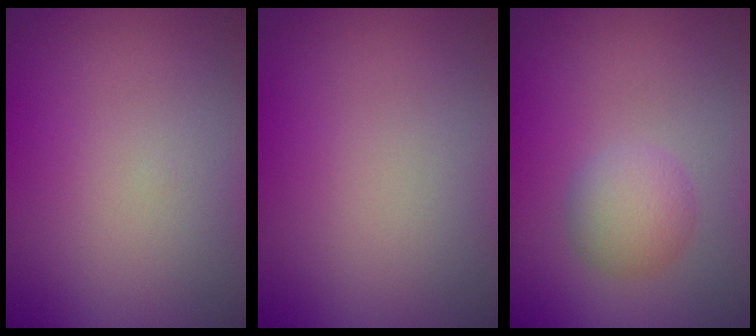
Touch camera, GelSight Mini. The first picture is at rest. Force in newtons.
{"total": 0.0}
{"total": 2.9, "press": 2.9, "slide": 0.0}